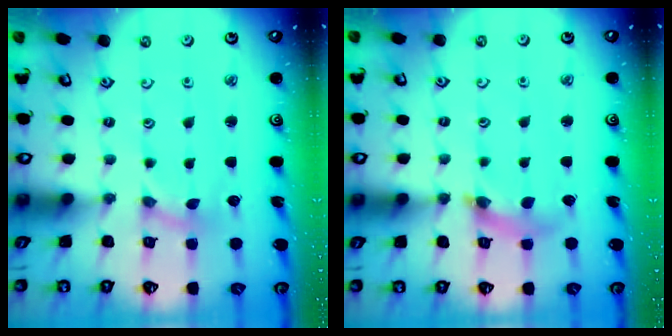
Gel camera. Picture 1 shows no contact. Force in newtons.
{"total": 6.2, "press": 6.1, "slide": 0.7}